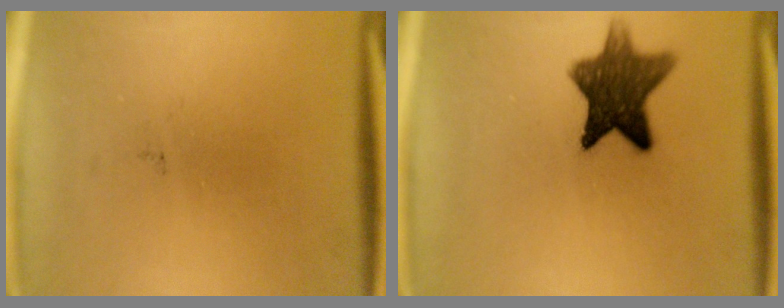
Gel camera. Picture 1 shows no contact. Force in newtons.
{"total": 10.4}